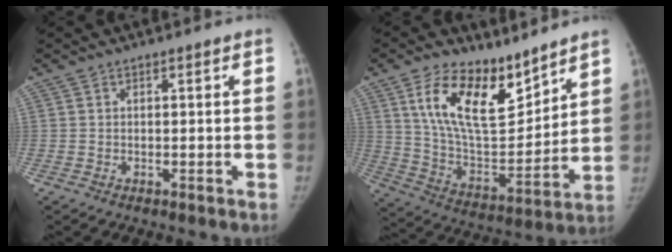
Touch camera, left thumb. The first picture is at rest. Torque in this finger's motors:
{"motor_torque": [0.33, 0.31, 1.65, -1.12, 0.29]}